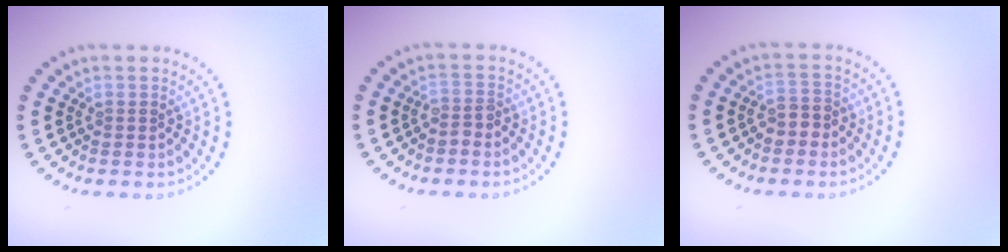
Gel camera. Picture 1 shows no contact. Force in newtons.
{"total": 1.3, "press": 1.0, "slide": 0.9}
{"total": 1.7, "press": 1.6, "slide": 0.7}